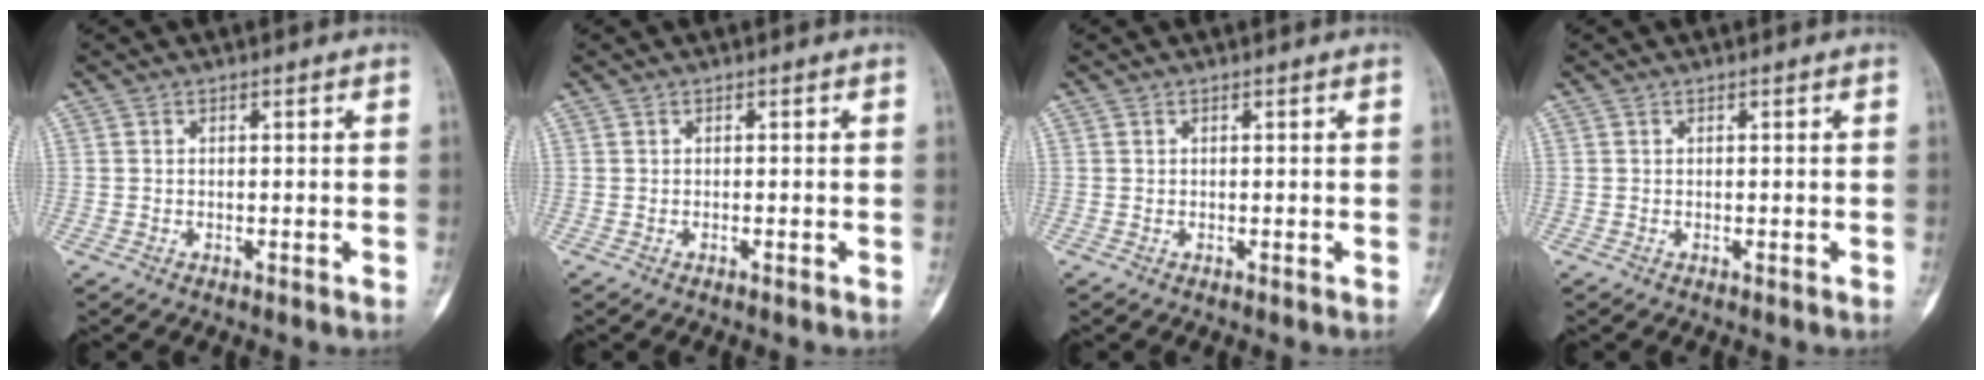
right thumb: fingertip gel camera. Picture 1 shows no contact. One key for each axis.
{"total": 0.0}
{"total": 0.0}
{"total": 0.0}